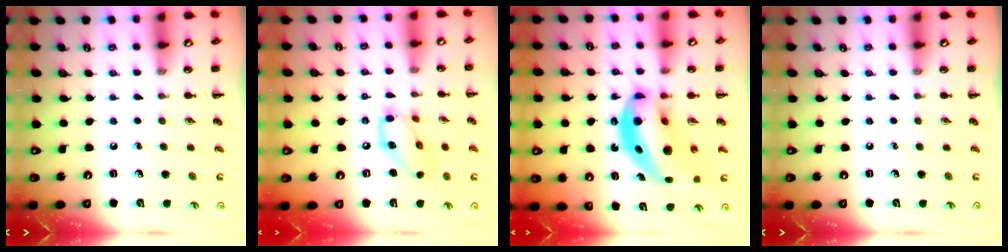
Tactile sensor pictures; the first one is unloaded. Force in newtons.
{"total": 11.2, "press": 11.2, "slide": 0.4}
{"total": 13.4, "press": 13.0, "slide": 3.1}
{"total": 0.0}